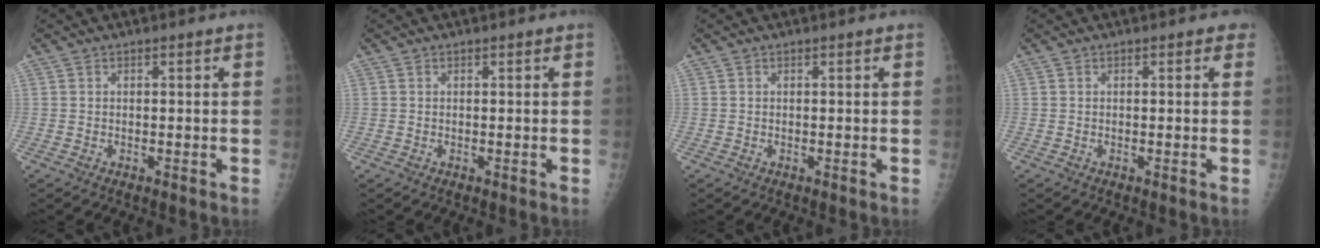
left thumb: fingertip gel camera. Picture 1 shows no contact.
{"total": 0.0}
{"total": 0.0}
{"total": 0.7, "force": [0.3, 0.5, 0.4], "torque": [0.006, 0.001, -0.003]}